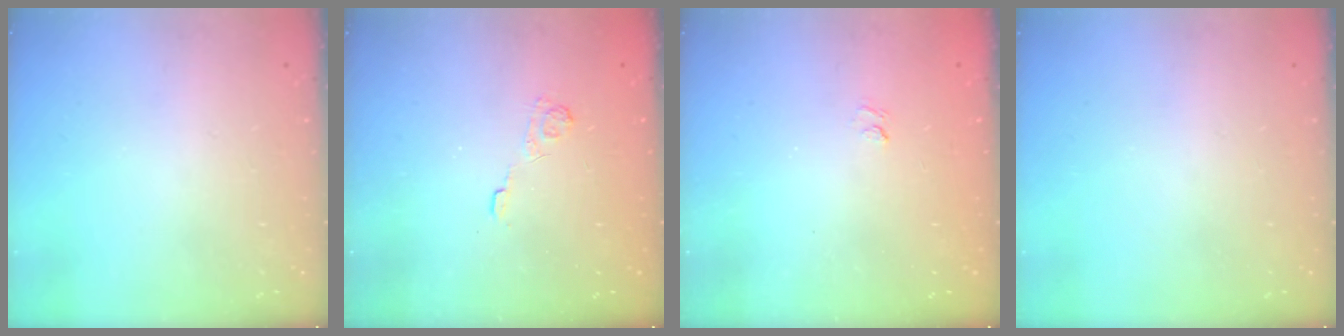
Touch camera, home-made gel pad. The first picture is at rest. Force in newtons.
{"total": 3.6, "press": 3.2, "slide": 1.6}
{"total": 1.6, "press": 1.0, "slide": 1.2}
{"total": 0.0}